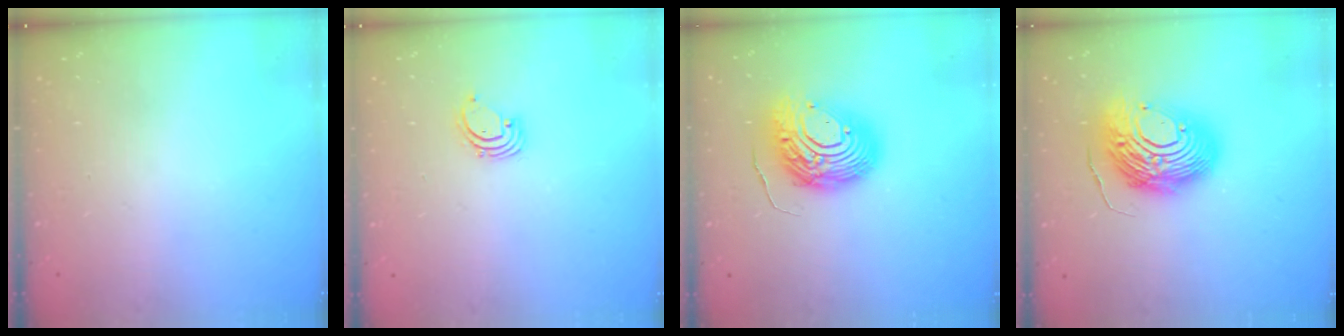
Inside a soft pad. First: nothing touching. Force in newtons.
{"total": 1.4, "press": 1.4, "slide": 0.1}
{"total": 13.5, "press": 13.4, "slide": 1.7}
{"total": 15.4, "press": 15.3, "slide": 1.5}